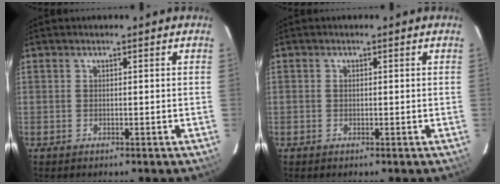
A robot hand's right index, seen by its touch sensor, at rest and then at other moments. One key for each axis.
{"total": 0.6, "fx": 0.0, "fy": 0.5, "fz": 0.3, "tx": -0.004, "ty": 0.002, "tz": -0.002}